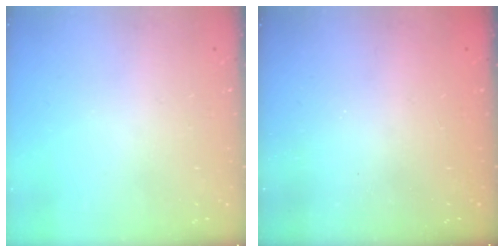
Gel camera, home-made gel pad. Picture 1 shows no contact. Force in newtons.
{"total": 2.5, "press": 2.4, "slide": 0.8}